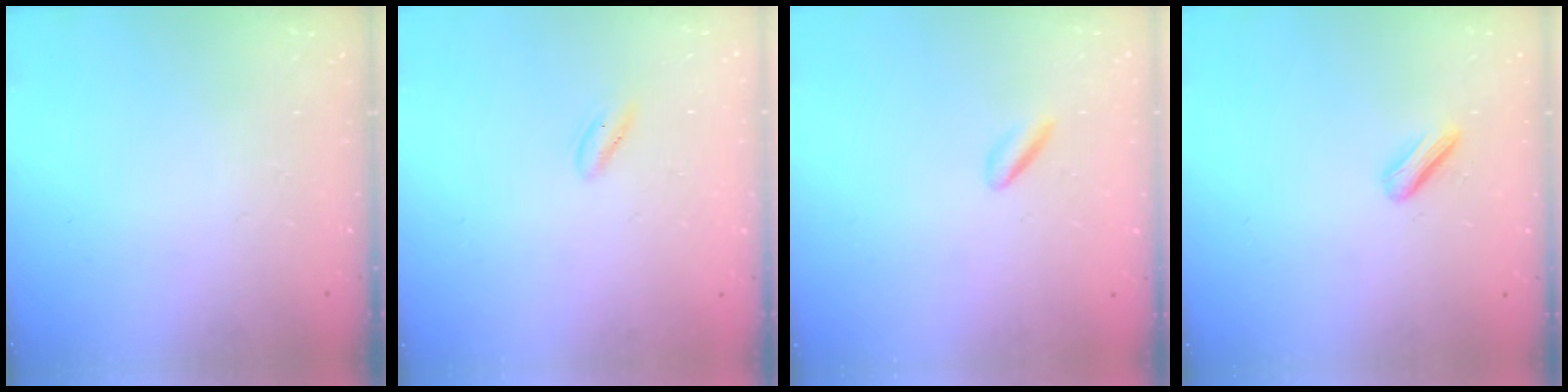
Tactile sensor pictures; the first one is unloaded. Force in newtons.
{"total": 2.1, "press": 2.0, "slide": 0.7}
{"total": 1.0, "press": 0.7, "slide": 0.7}
{"total": 3.5, "press": 3.4, "slide": 0.6}